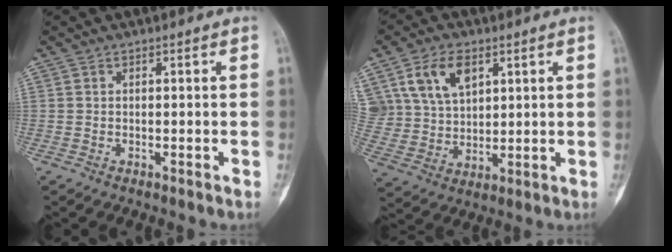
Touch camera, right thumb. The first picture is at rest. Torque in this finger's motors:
{"motor_torque": [0.62, 3.04, 1.10, 0.15, 0.13]}